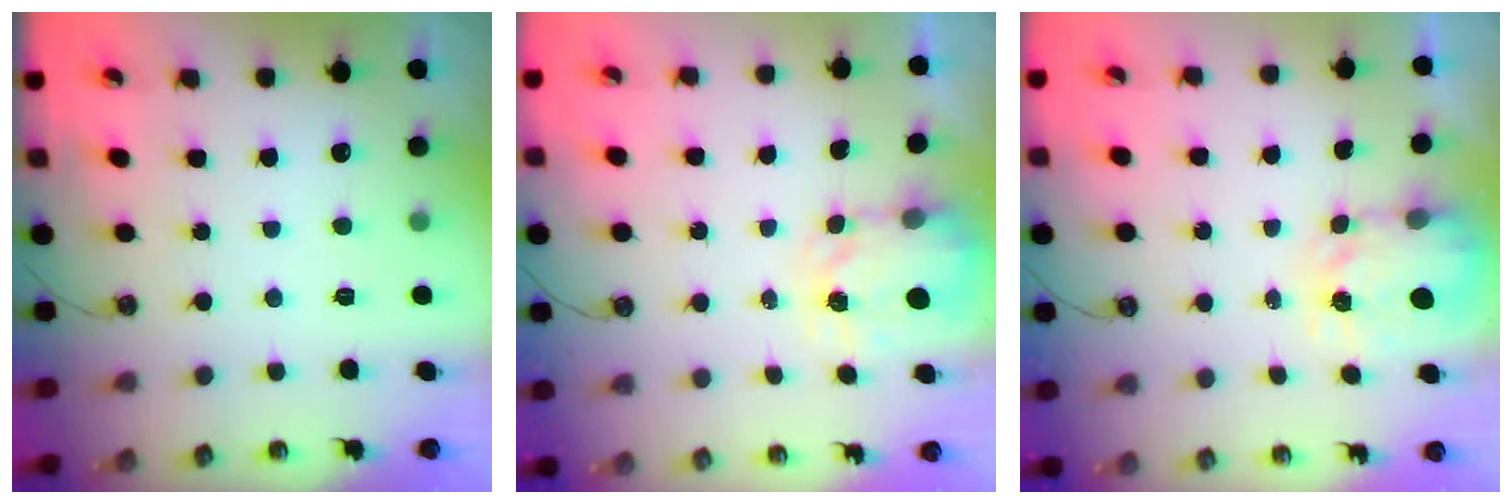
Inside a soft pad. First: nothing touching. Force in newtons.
{"total": 3.6, "press": 3.6, "slide": 0.5}
{"total": 3.5, "press": 3.5, "slide": 0.3}